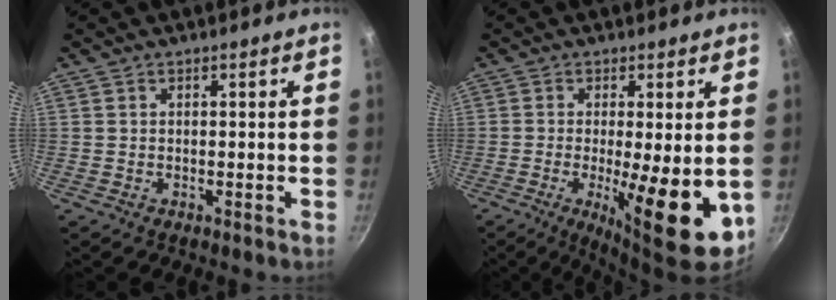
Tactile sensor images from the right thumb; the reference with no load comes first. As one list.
[{"total": 12.7, "force": [-2.3, 2.8, 12.2], "torque": [-0.182, -0.014, -0.028]}]